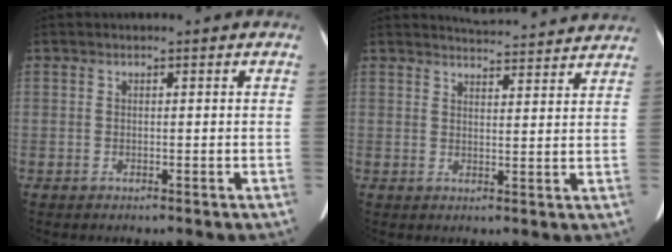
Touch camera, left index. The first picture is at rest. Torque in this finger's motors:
{"motor_torque": [-0.03, -0.42, -0.22, 0.00]}